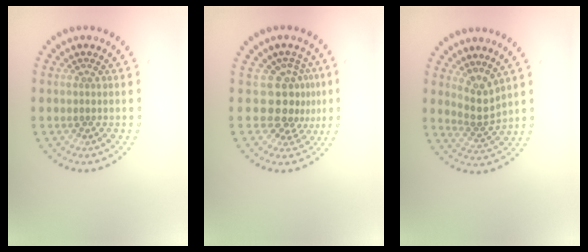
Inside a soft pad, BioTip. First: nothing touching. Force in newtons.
{"total": 3.4, "press": 2.5, "slide": 2.3}
{"total": 2.5, "press": 1.7, "slide": 1.8}